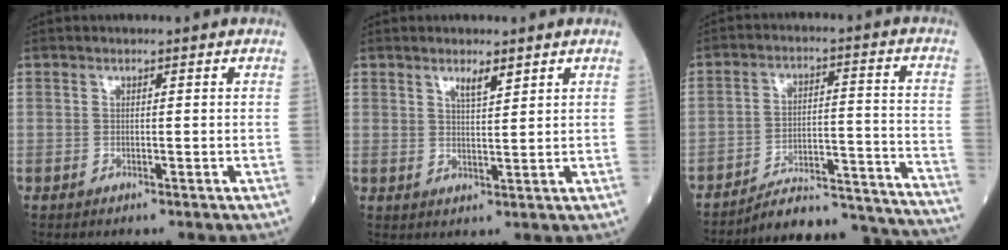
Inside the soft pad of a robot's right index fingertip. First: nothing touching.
{"total": 2.8, "force": [2.0, 0.4, 2.0], "torque": [-0.036, -0.003, 0.036]}
{"total": 20.9, "force": [-20.4, 0.6, 4.3], "torque": [-0.031, 0.017, -0.275]}